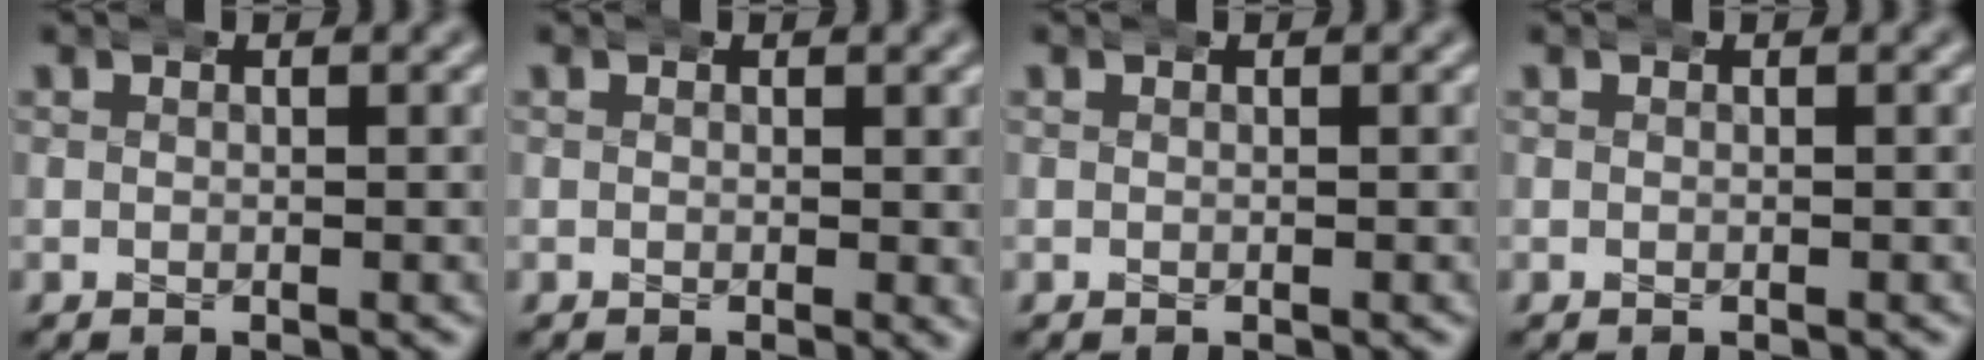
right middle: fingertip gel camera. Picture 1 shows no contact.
{"total": 0.8, "force": [0.3, 0.0, 0.7], "torque": [-0.005, -0.001, 0.003]}
{"total": 0.0}
{"total": 0.0}